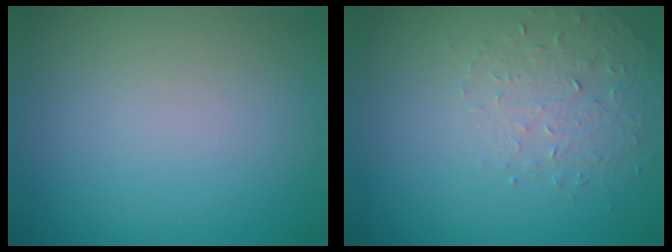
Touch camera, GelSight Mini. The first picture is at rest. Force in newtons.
{"total": 1.6, "press": 1.1, "slide": 1.2}